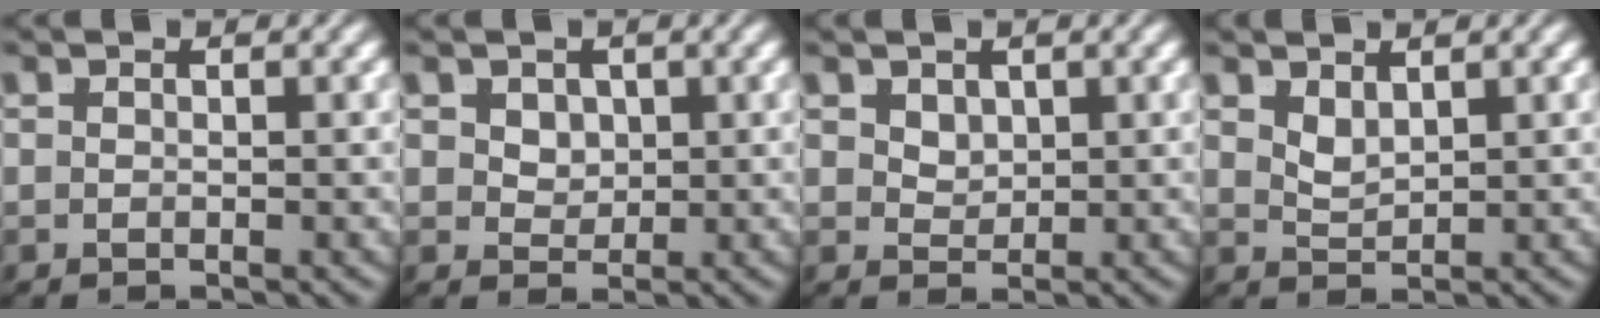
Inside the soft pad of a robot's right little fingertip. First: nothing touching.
{"total": 2.3, "force": [1.2, 1.6, 1.2], "torque": [-0.022, -0.015, 0.035]}
{"total": 1.7, "force": [1.3, 0.7, 0.8], "torque": [-0.011, -0.011, 0.039]}
{"total": 1.5, "force": [1.2, 0.0, 0.8], "torque": [-0.012, -0.009, 0.033]}